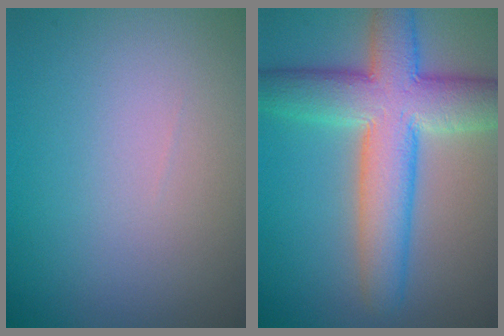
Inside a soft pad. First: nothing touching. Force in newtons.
{"total": 9.1, "press": 9.1, "slide": 0.3}